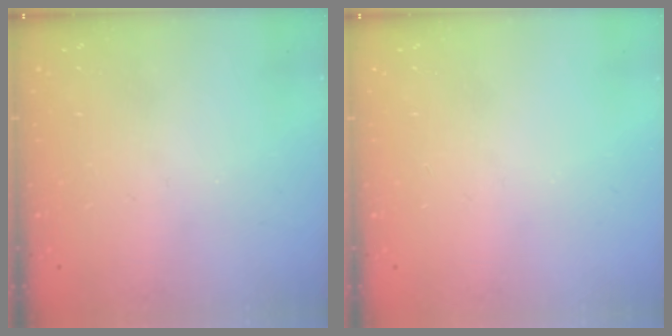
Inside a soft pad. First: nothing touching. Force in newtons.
{"total": 0.0}